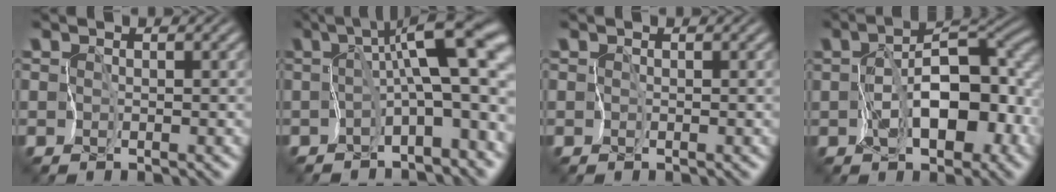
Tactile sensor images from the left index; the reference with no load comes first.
{"total": 11.0, "force": [-1.5, 2.8, 10.5], "torque": [-0.148, 0.021, -0.030]}
{"total": 0.0}
{"total": 9.4, "force": [-1.9, 4.8, 7.9], "torque": [-0.125, 0.003, -0.029]}